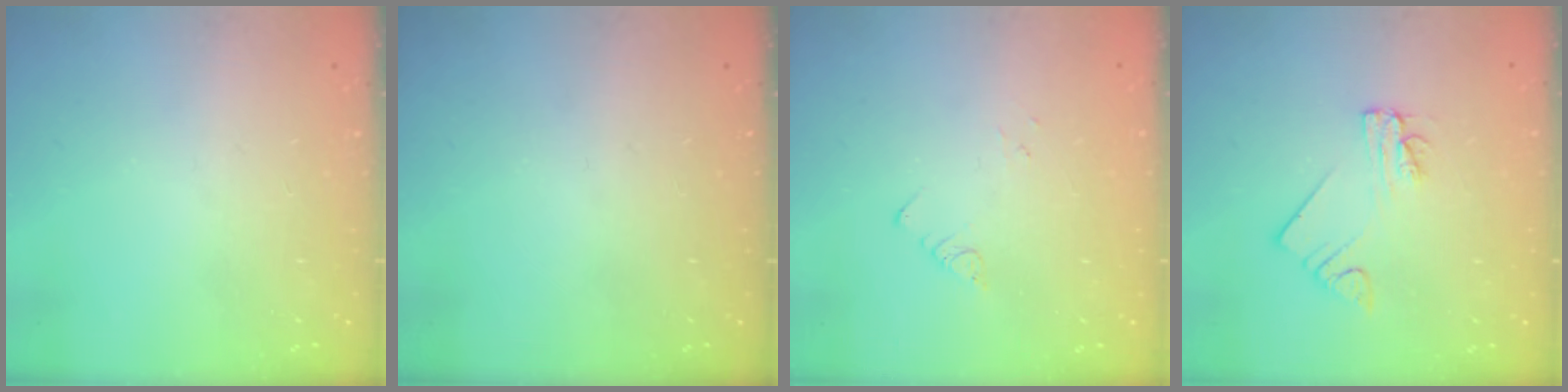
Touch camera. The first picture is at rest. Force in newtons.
{"total": 0.0}
{"total": 1.9, "press": 1.9, "slide": 0.2}
{"total": 2.2, "press": 2.2, "slide": 0.1}